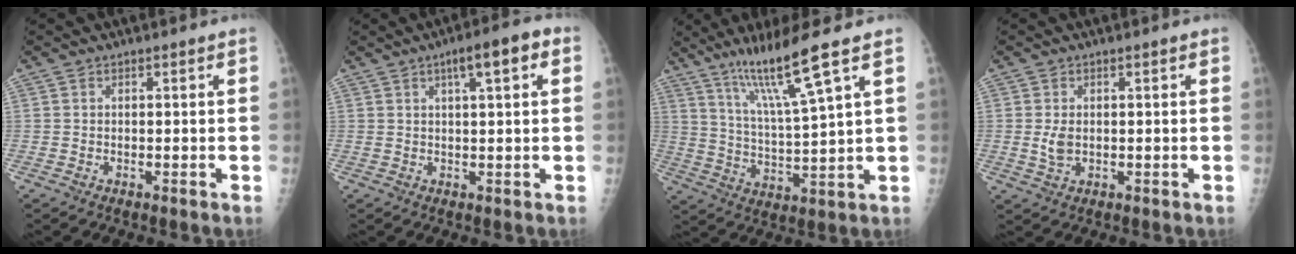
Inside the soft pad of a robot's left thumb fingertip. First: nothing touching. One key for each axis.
{"total": 6.5, "fx": 2.8, "fy": 1.3, "fz": 5.7, "tx": -0.077, "ty": 0.011, "tz": 0.036}
{"total": 12.3, "fx": 7.9, "fy": -0.6, "fz": 9.4, "tx": -0.172, "ty": -0.046, "tz": 0.152}
{"total": 2.7, "fx": 0.1, "fy": 1.8, "fz": 2.1, "tx": -0.040, "ty": -0.006, "tz": 0.004}